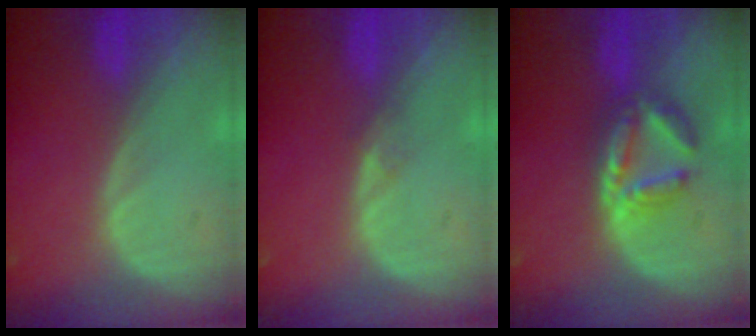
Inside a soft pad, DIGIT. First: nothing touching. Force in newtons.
{"total": 0.8, "press": 0.8, "slide": 0.0}
{"total": 5.9, "press": 5.6, "slide": 1.7}